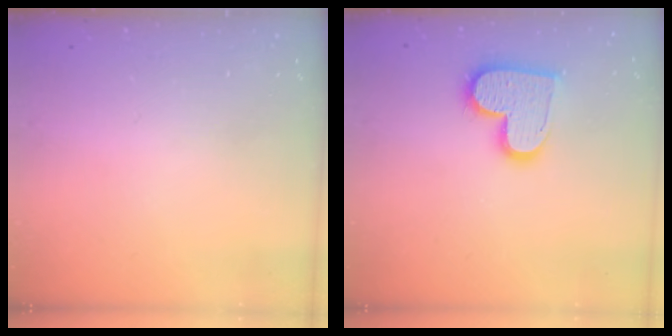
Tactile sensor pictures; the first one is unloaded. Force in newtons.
{"total": 14.0, "press": 13.9, "slide": 0.8}